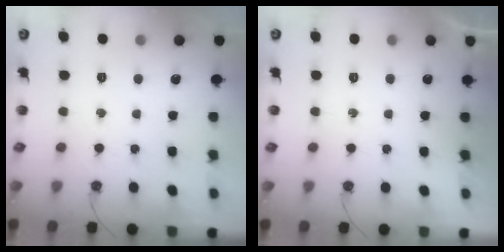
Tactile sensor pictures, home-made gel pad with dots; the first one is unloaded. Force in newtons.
{"total": 0.0}